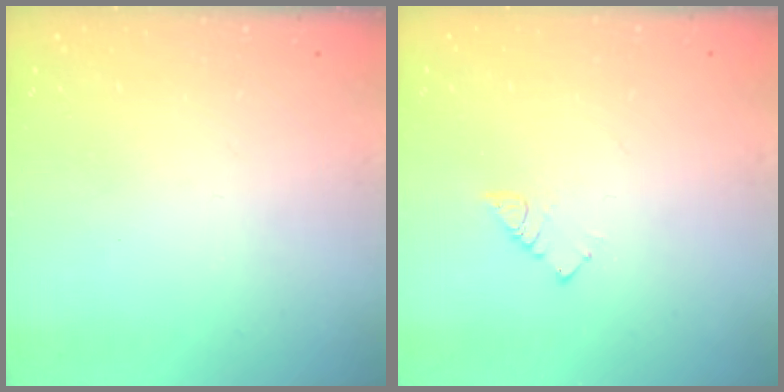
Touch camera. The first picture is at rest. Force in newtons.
{"total": 2.9, "press": 2.9, "slide": 0.5}